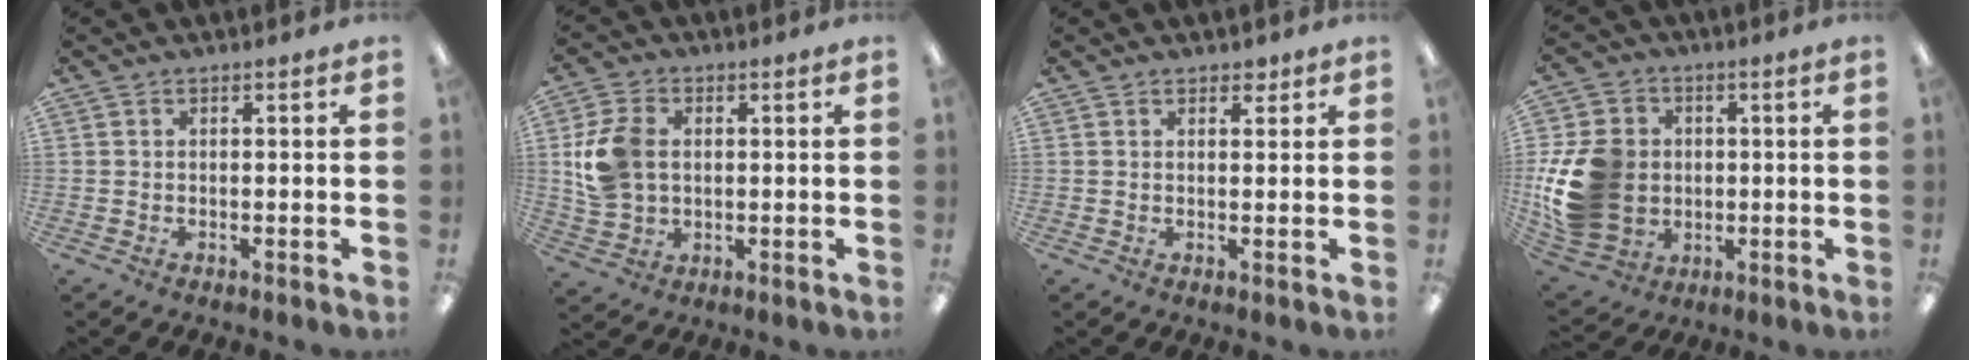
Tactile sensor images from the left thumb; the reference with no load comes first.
{"total": 10.2, "force": [1.3, 7.7, 6.5], "torque": [-0.151, 0.010, 0.024]}
{"total": 1.9, "force": [1.5, 1.0, 0.7], "torque": [0.000, -0.006, 0.024]}
{"total": 17.7, "force": [-0.9, 14.7, 9.8], "torque": [-0.211, 0.011, -0.010]}